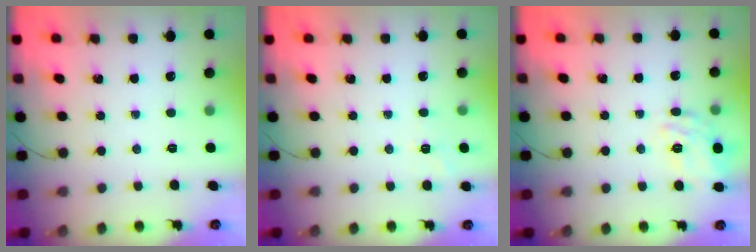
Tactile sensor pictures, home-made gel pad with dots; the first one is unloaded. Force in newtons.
{"total": 4.4, "press": 4.0, "slide": 1.8}
{"total": 10.1, "press": 10.0, "slide": 1.2}